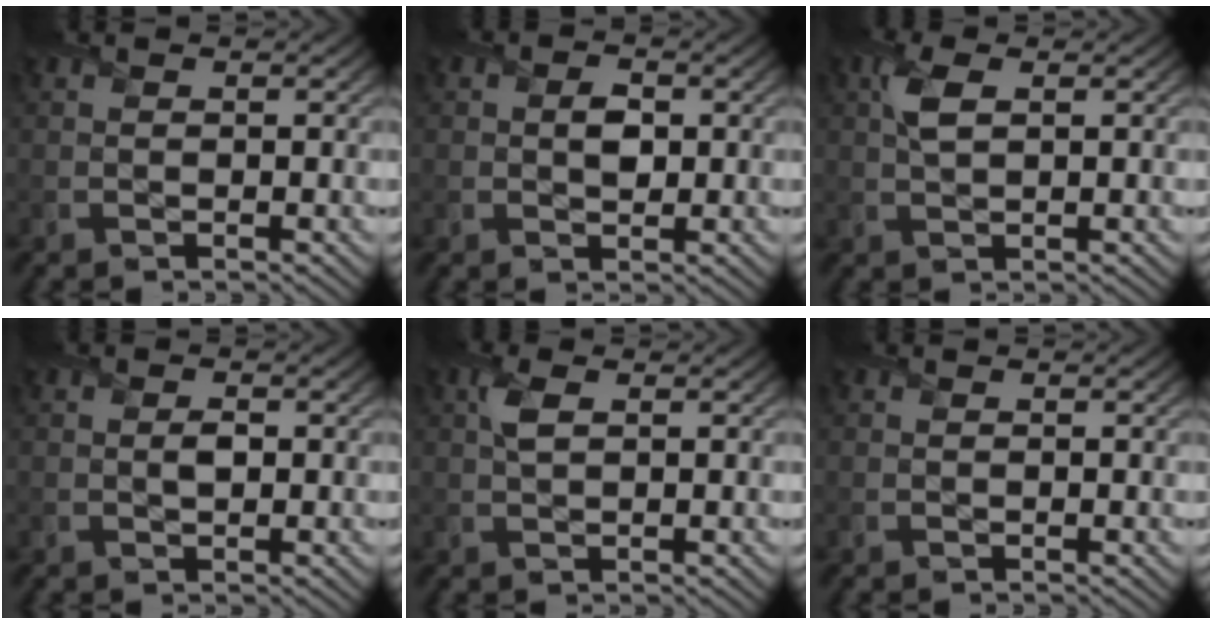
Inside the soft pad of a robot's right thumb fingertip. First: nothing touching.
{"total": 2.1, "force": [0.1, 1.6, 1.4], "torque": [-0.021, -0.005, 0.001]}
{"total": 3.0, "force": [1.0, 1.3, 2.5], "torque": [-0.063, 0.005, 0.021]}
{"total": 1.1, "force": [0.0, 0.8, 0.8], "torque": [-0.011, -0.004, 0.000]}
{"total": 2.2, "force": [0.7, 1.0, 1.9], "torque": [-0.047, 0.003, 0.016]}
{"total": 0.0}